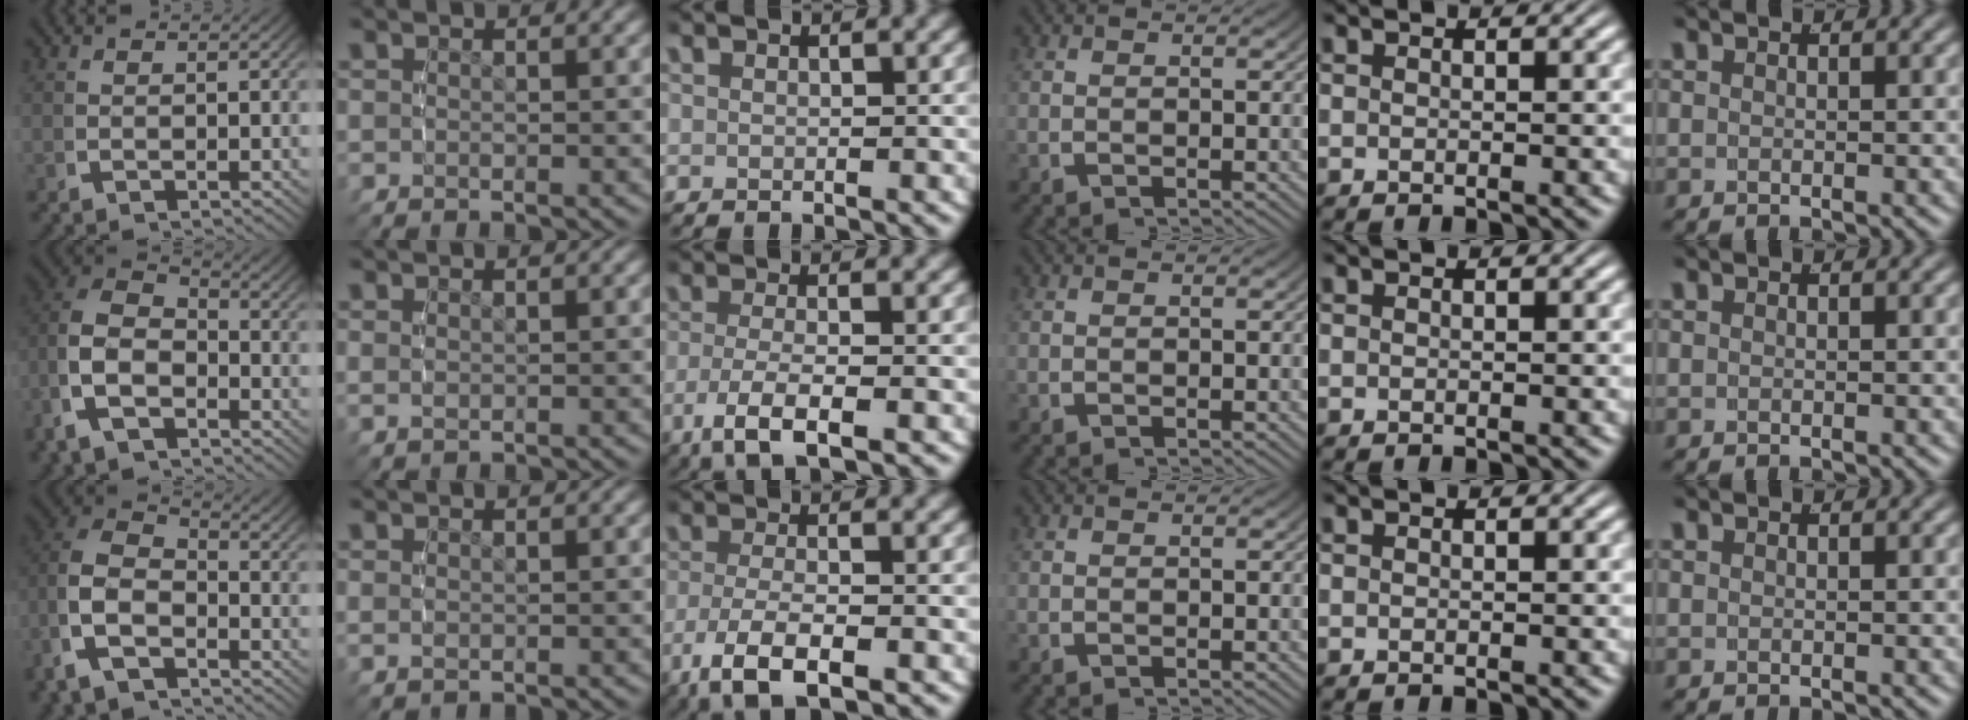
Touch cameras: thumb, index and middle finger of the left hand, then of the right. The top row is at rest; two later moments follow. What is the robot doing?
{"motion": "lift_and_place", "object": "cloth"}